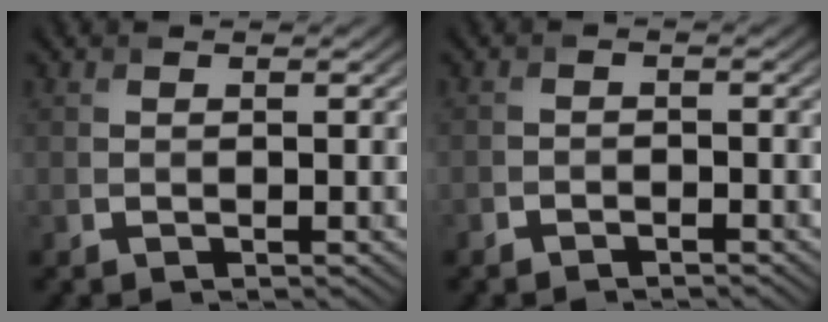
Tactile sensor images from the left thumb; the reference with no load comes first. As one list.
[{"total": 1.3, "force": [-1.3, 0.2, 0.0], "torque": [0.000, -0.002, -0.026]}]